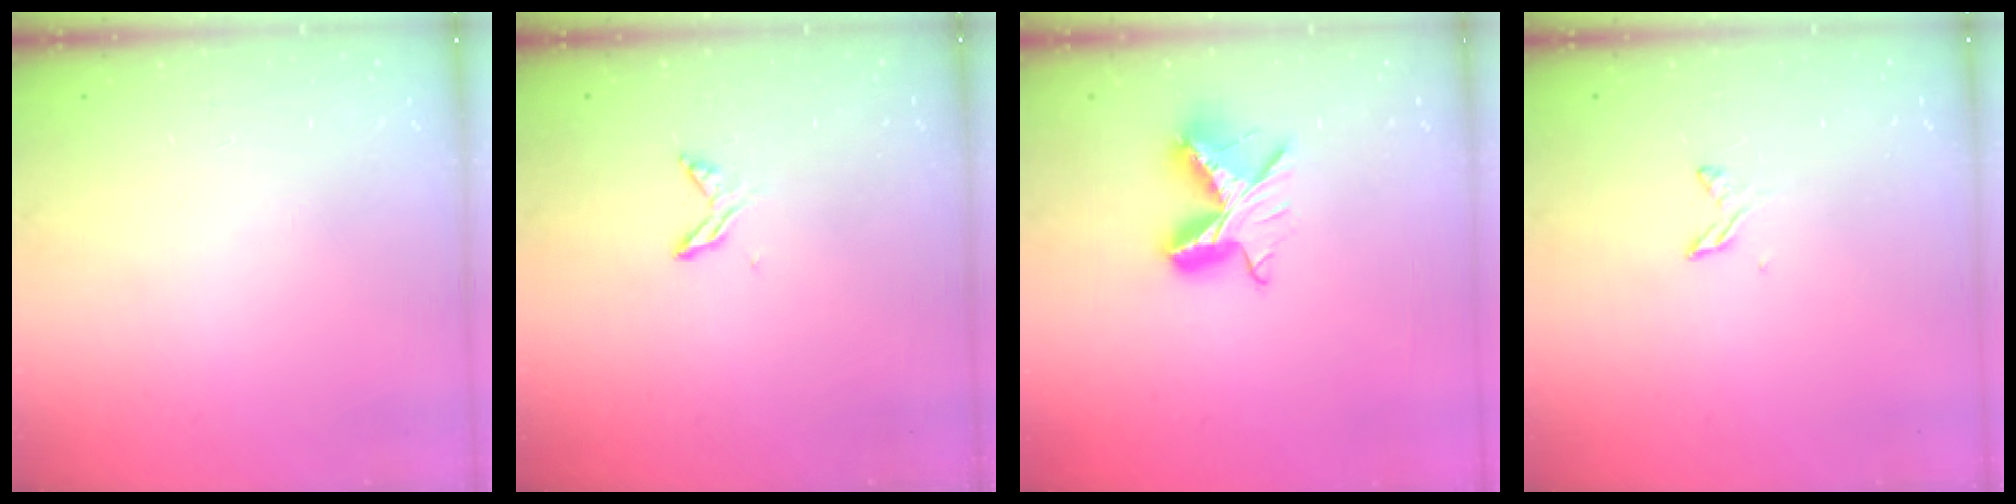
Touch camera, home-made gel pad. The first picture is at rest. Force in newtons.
{"total": 3.9, "press": 3.8, "slide": 0.4}
{"total": 9.6, "press": 9.6, "slide": 0.8}
{"total": 3.0, "press": 2.9, "slide": 0.4}